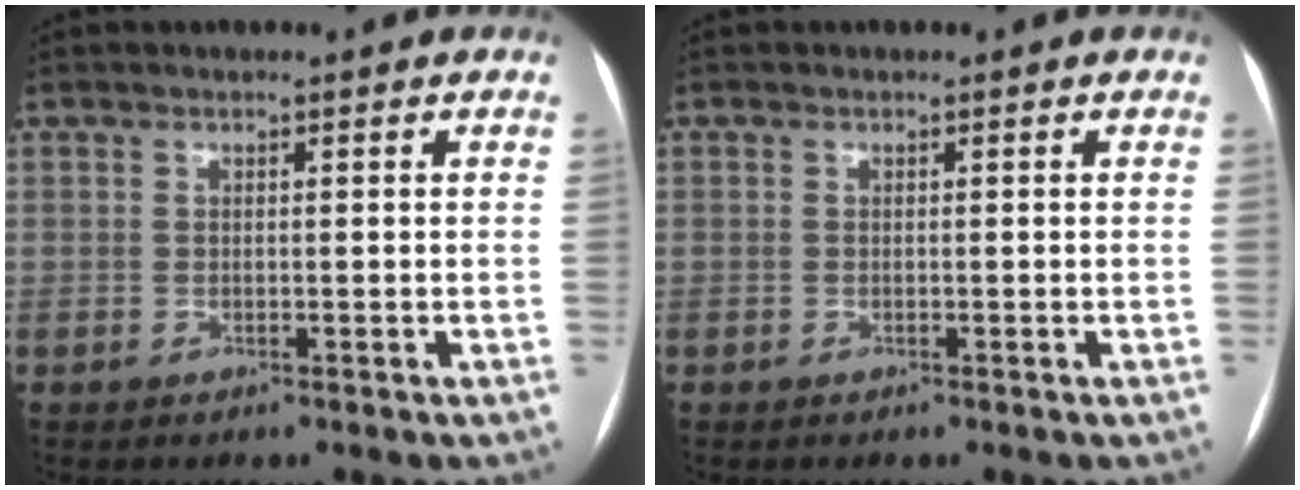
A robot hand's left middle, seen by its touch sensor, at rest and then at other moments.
{"total": 0.0}